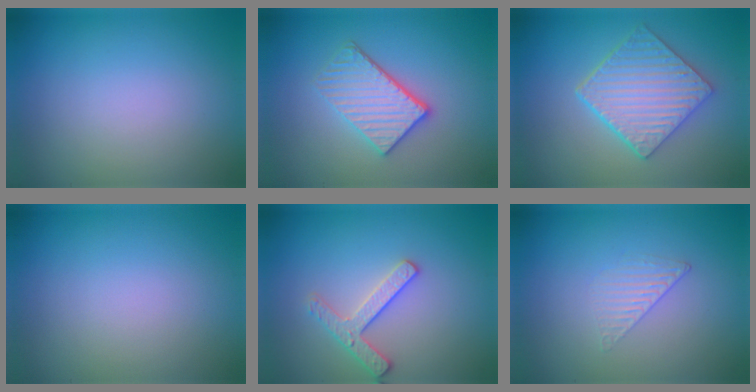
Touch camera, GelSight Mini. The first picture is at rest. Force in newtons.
{"total": 3.9, "press": 3.2, "slide": 2.2}
{"total": 5.4, "press": 4.5, "slide": 3.1}
{"total": 0.0}
{"total": 2.5, "press": 2.4, "slide": 0.5}
{"total": 1.4, "press": 0.3, "slide": 1.4}